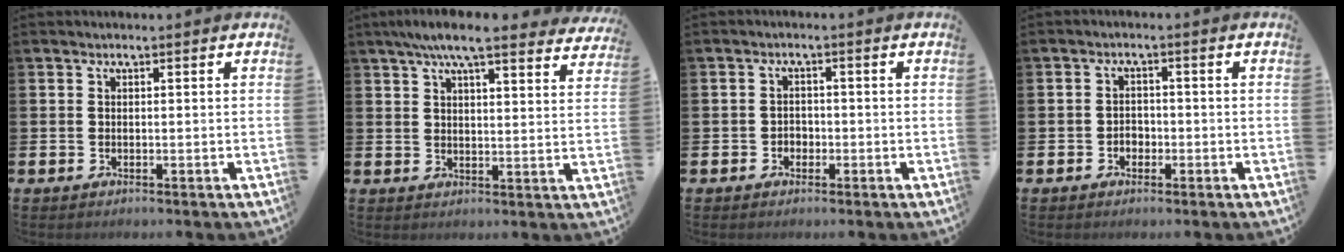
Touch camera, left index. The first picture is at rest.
{"total": 7.4, "force": [6.6, 1.0, 3.2], "torque": [-0.065, -0.024, 0.116]}
{"total": 1.6, "force": [-0.8, 1.4, 0.3], "torque": [-0.004, 0.001, -0.019]}
{"total": 1.8, "force": [-0.8, 1.5, 0.6], "torque": [-0.010, 0.001, -0.019]}